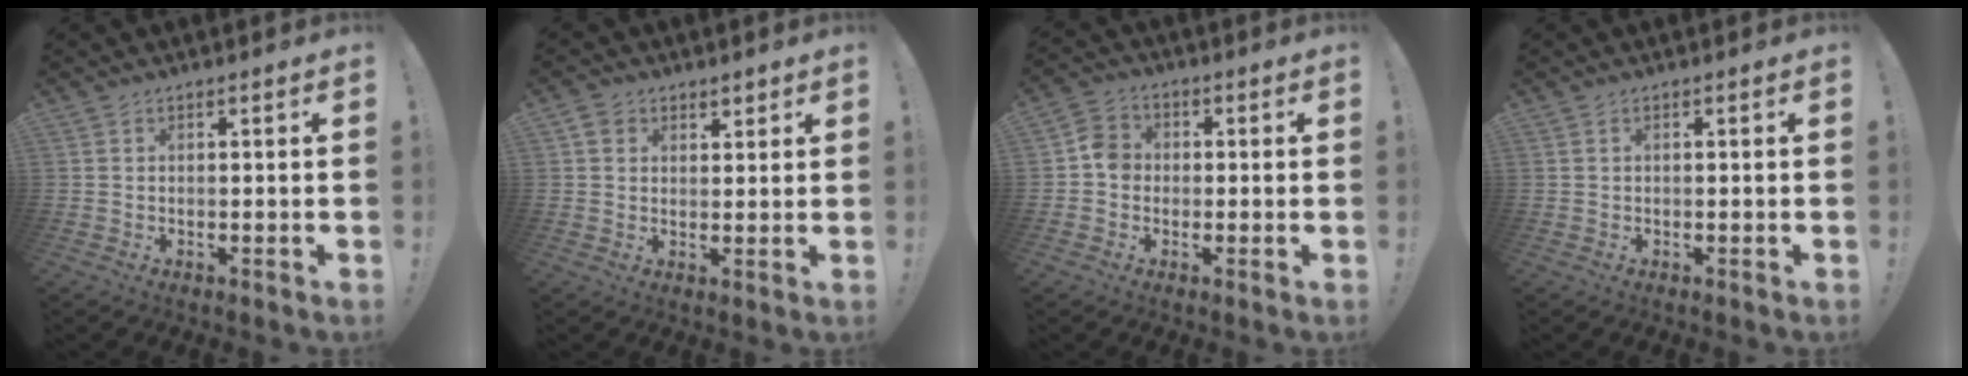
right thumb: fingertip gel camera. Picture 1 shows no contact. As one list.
[{"total": 4.2, "force": [2.7, 3.1, 0.9], "torque": [-0.006, -0.009, 0.048]}, {"total": 6.0, "force": [-1.2, 5.2, 2.8], "torque": [-0.042, 0.026, -0.018]}, {"total": 0.0}]